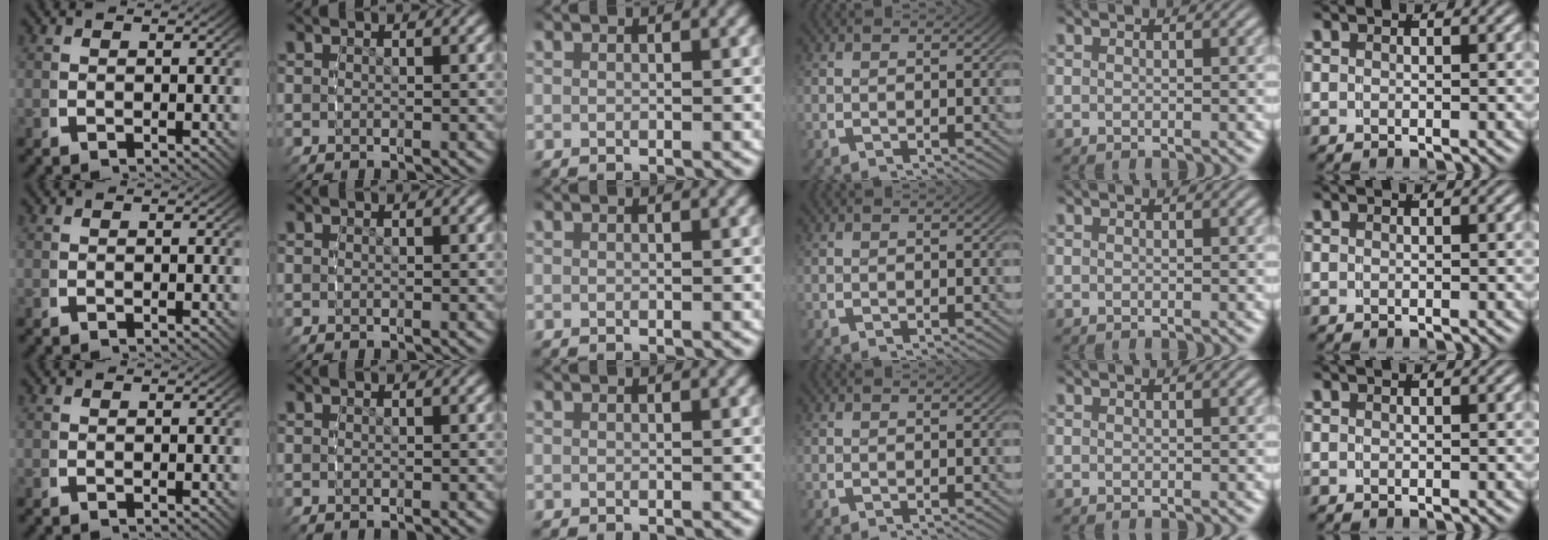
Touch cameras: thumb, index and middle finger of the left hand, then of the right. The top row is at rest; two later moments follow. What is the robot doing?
{"motion": "reach", "object": "coat"}